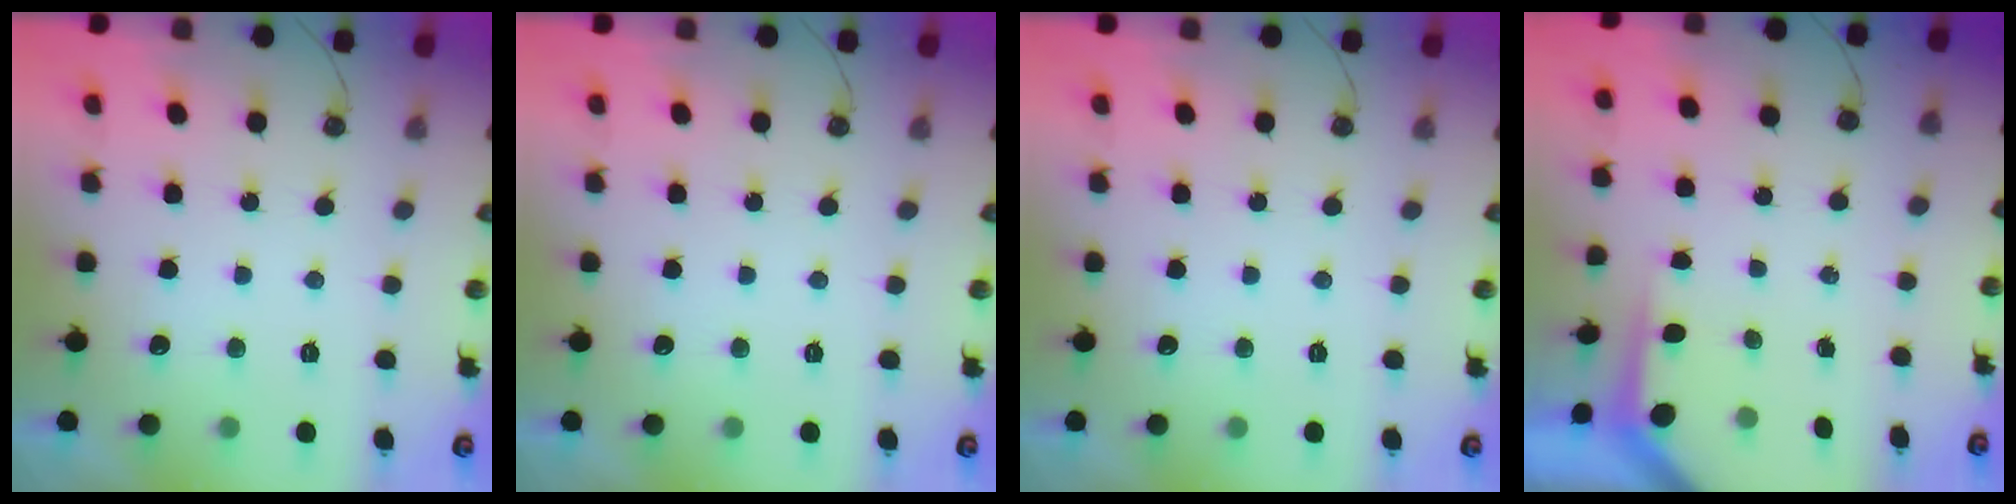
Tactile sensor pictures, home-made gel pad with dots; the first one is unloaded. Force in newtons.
{"total": 0.0}
{"total": 0.0}
{"total": 3.8, "press": 3.8, "slide": 0.4}